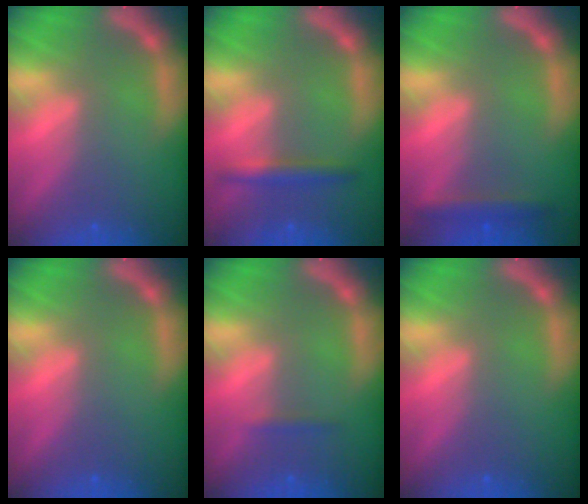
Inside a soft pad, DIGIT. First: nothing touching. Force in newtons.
{"total": 2.4}
{"total": 2.4}
{"total": 0.0}
{"total": 0.9}
{"total": 0.0}